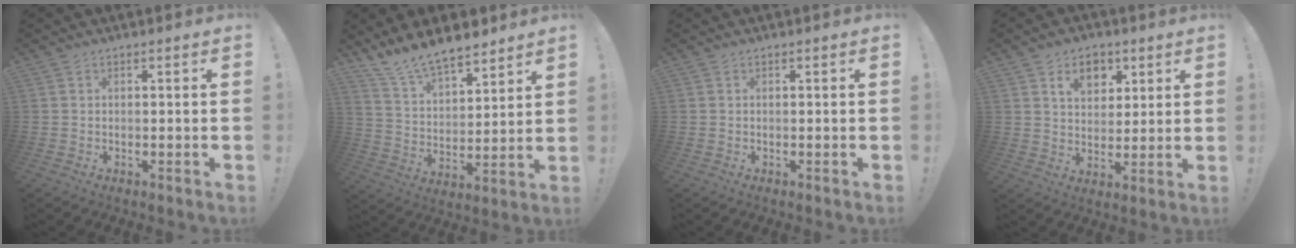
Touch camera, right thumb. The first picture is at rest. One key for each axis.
{"total": 12.0, "fx": 10.5, "fy": 4.0, "fz": 4.2, "tx": -0.096, "ty": -0.076, "tz": 0.198}
{"total": 0.0}
{"total": 10.0, "fx": 5.3, "fy": 7.5, "fz": 4.0, "tx": -0.051, "ty": -0.025, "tz": 0.100}